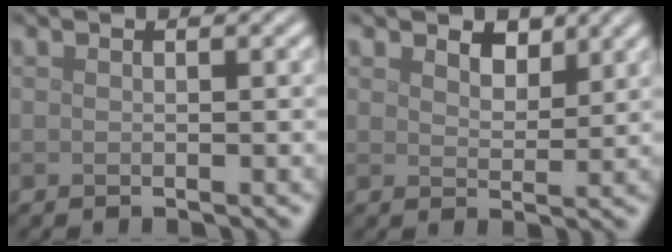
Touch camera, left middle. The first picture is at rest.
{"total": 2.1, "force": [1.6, 1.1, 0.9], "torque": [-0.021, -0.004, 0.025]}